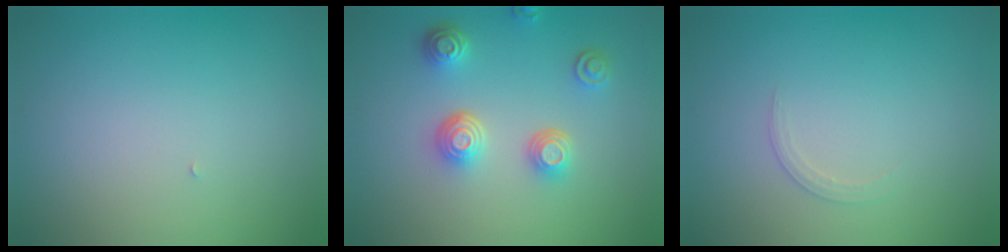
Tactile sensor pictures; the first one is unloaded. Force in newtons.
{"total": 3.9, "press": 3.2, "slide": 2.2}
{"total": 1.0, "press": 1.0, "slide": 0.0}